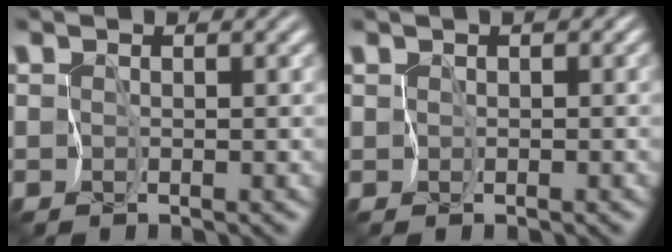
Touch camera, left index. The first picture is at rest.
{"total": 1.7, "force": [0.4, 1.3, 1.0], "torque": [-0.004, 0.005, 0.009]}